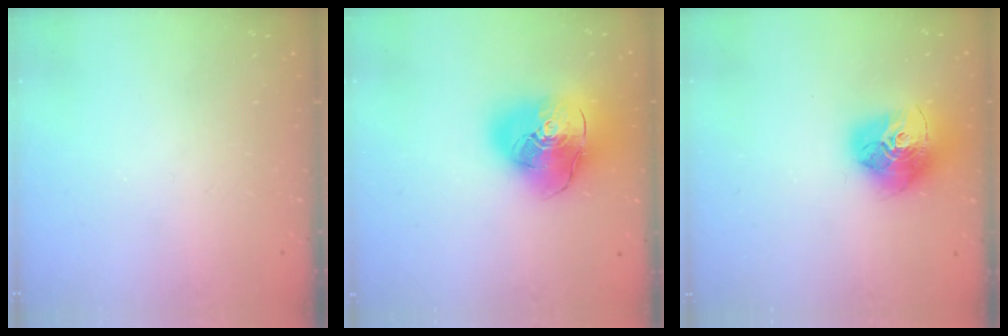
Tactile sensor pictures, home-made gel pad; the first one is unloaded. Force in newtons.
{"total": 22.5, "press": 22.3, "slide": 3.4}
{"total": 18.4, "press": 18.3, "slide": 2.0}